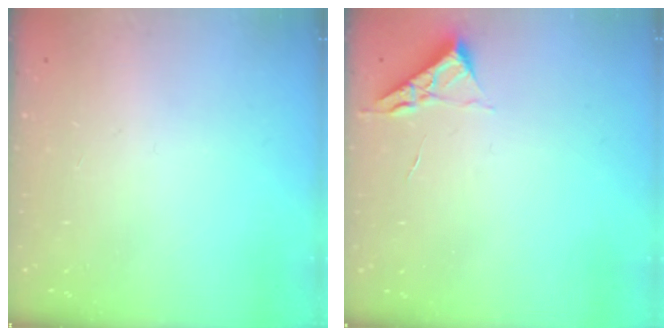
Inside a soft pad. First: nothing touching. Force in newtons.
{"total": 3.5, "press": 3.4, "slide": 0.5}